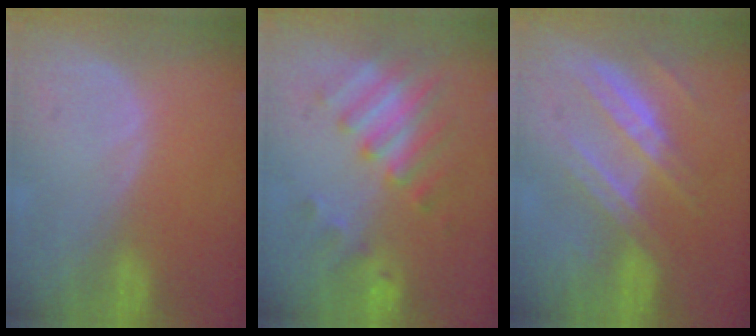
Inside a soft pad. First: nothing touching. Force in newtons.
{"total": 8.3, "press": 7.2, "slide": 4.0}
{"total": 7.5, "press": 6.7, "slide": 3.3}